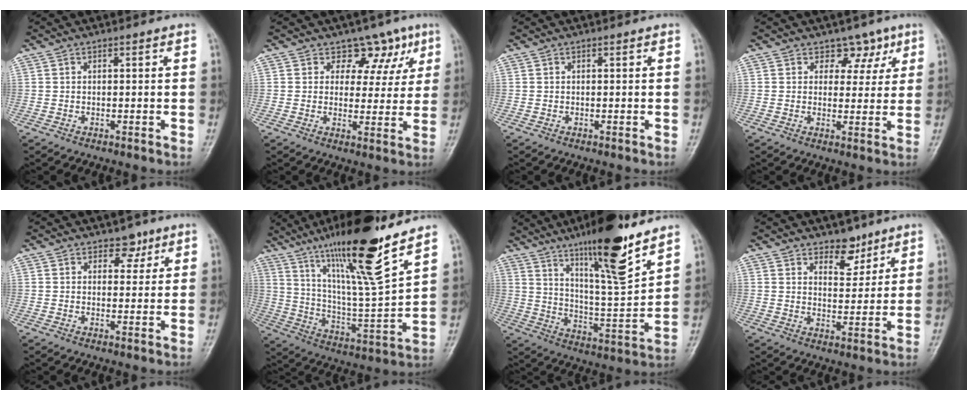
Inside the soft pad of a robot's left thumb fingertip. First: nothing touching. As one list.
[{"total": 6.3, "force": [3.8, 4.8, 1.7], "torque": [0.026, -0.013, 0.050]}, {"total": 0.0}, {"total": 4.8, "force": [2.9, 3.5, 1.4], "torque": [0.019, -0.012, 0.039]}, {"total": 3.4, "force": [2.1, 2.3, 1.2], "torque": [0.009, -0.011, 0.029]}, {"total": 21.5, "force": [14.6, 2.0, 15.7], "torque": [-0.246, -0.071, 0.257]}, {"total": 17.7, "force": [12.1, 2.5, 12.6], "torque": [-0.188, -0.074, 0.205]}, {"total": 5.7, "force": [4.2, 3.1, 2.4], "torque": [-0.007, -0.031, 0.067]}]